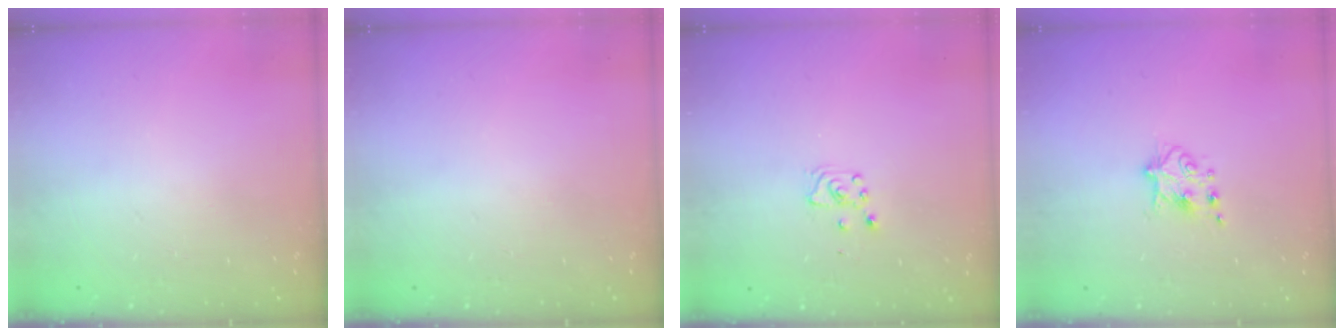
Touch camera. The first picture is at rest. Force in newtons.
{"total": 0.0}
{"total": 4.1, "press": 4.1, "slide": 0.4}
{"total": 5.5, "press": 5.4, "slide": 1.0}